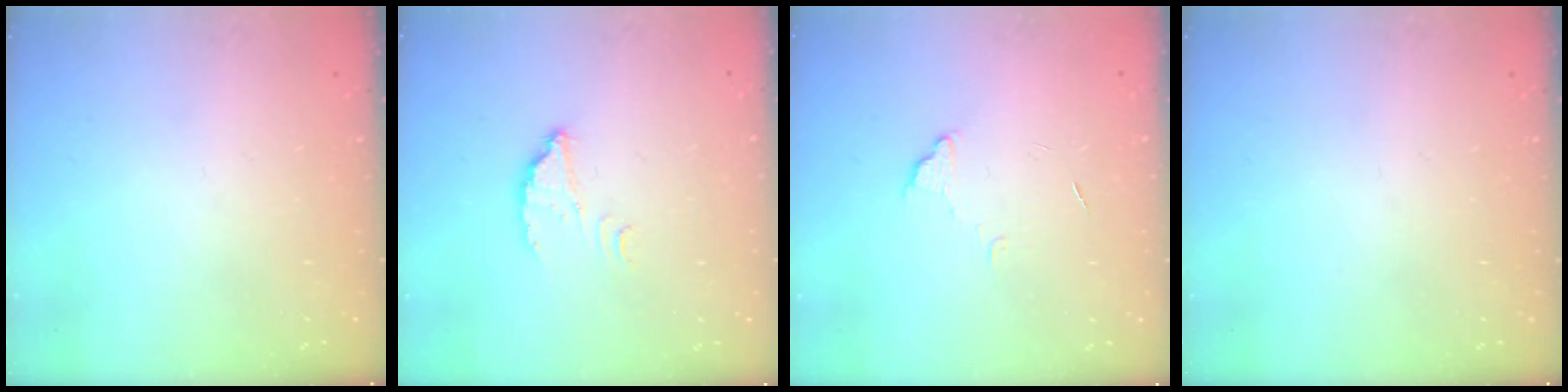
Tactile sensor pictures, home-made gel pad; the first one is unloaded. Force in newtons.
{"total": 2.6, "press": 2.6, "slide": 0.2}
{"total": 3.8, "press": 3.8, "slide": 0.2}
{"total": 0.0}